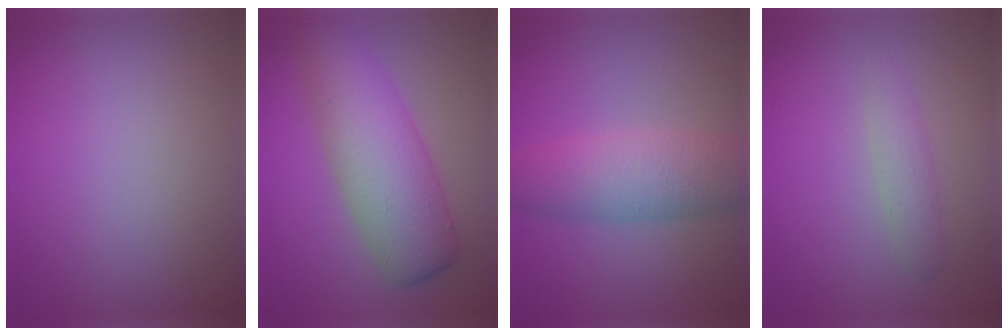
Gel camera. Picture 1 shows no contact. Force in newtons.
{"total": 7.6, "press": 7.6, "slide": 0.2}
{"total": 6.0, "press": 6.0, "slide": 0.1}
{"total": 1.8, "press": 1.8, "slide": 0.0}